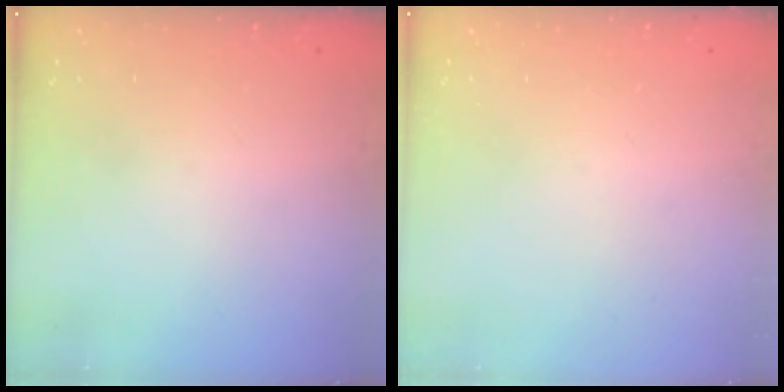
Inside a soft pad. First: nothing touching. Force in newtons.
{"total": 0.0}